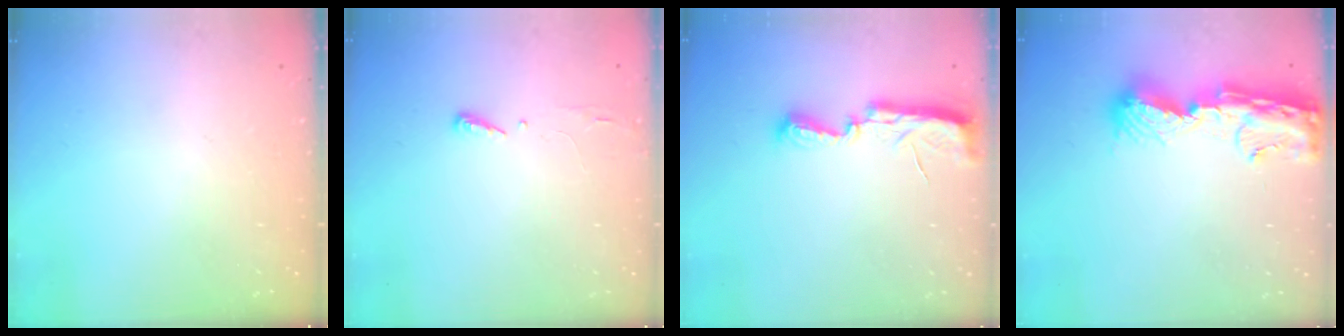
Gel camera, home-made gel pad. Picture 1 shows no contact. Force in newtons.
{"total": 2.9, "press": 2.9, "slide": 0.4}
{"total": 7.4, "press": 7.3, "slide": 0.6}
{"total": 13.0, "press": 12.9, "slide": 1.3}